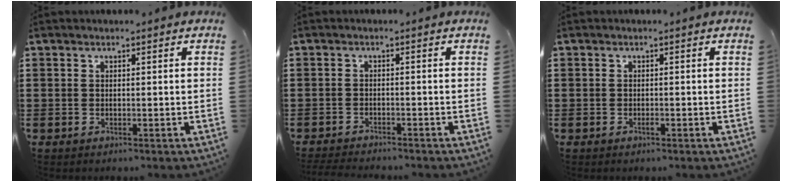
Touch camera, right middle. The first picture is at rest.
{"total": 2.3, "force": [-2.3, 0.1, 0.3], "torque": [-0.016, -0.004, -0.049]}
{"total": 0.5, "force": [-0.3, 0.1, 0.4], "torque": [-0.009, -0.005, -0.005]}